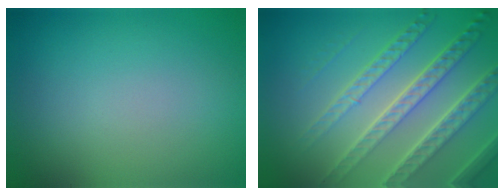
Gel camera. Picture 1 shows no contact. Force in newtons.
{"total": 8.0, "press": 5.4, "slide": 5.9}